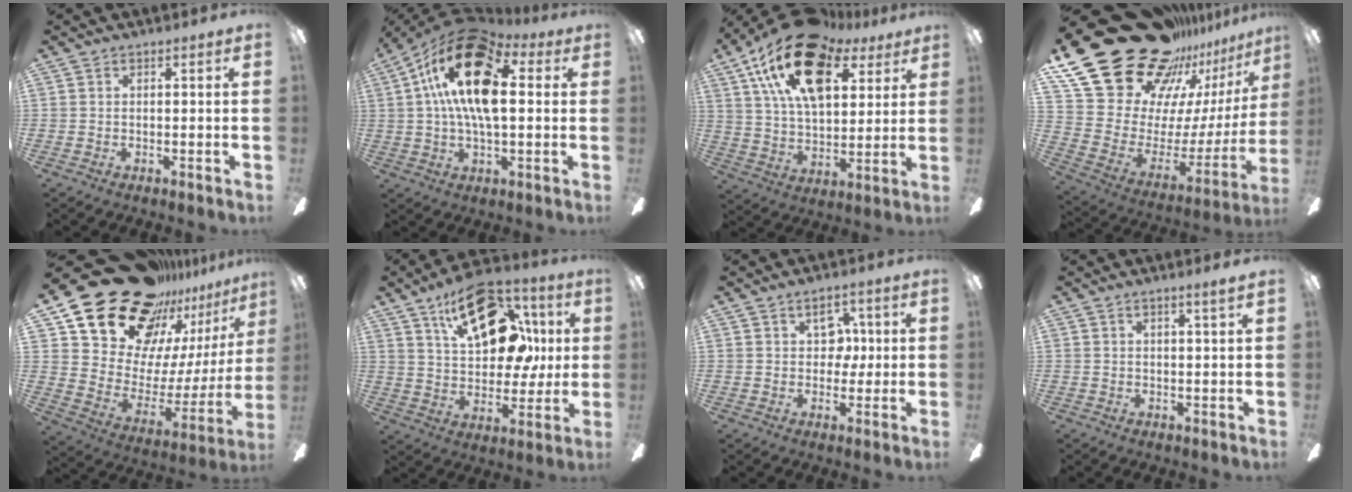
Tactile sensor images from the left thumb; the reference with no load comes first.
{"total": 21.2, "force": [5.9, 10.5, 17.4], "torque": [-0.320, -0.004, 0.093]}
{"total": 22.9, "force": [12.3, 12.2, 15.0], "torque": [-0.267, -0.044, 0.215]}
{"total": 31.9, "force": [23.5, 15.5, 15.0], "torque": [-0.252, -0.188, 0.463]}
{"total": 27.3, "force": [21.6, 12.9, 10.5], "torque": [-0.172, -0.161, 0.412]}
{"total": 23.0, "force": [10.4, 13.5, 15.4], "torque": [-0.224, -0.038, 0.179]}
{"total": 6.8, "force": [2.6, 5.0, 3.9], "torque": [-0.047, 0.002, 0.042]}
{"total": 2.0, "force": [1.3, -0.2, 1.4], "torque": [-0.029, -0.002, 0.022]}